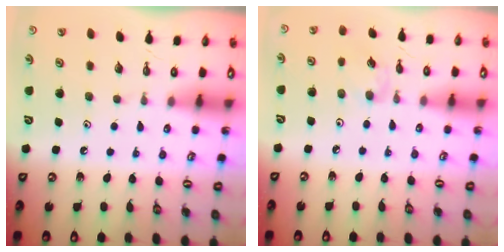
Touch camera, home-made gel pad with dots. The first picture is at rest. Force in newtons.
{"total": 2.7, "press": 2.6, "slide": 0.5}